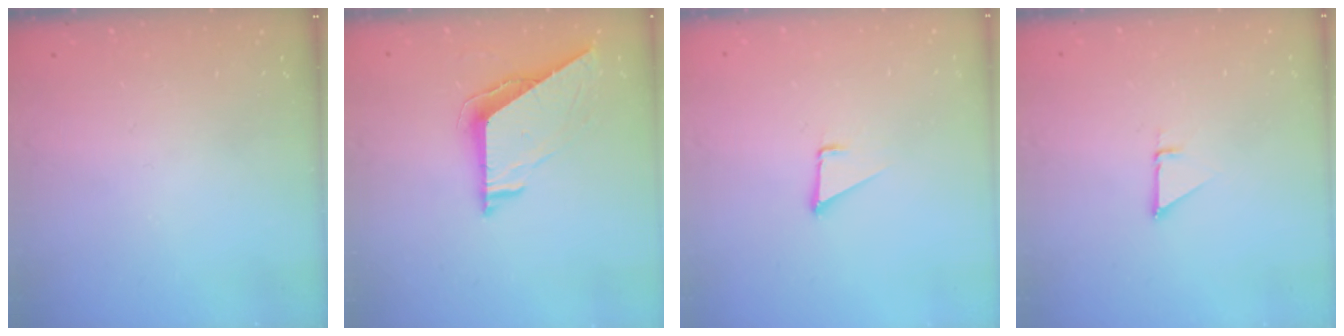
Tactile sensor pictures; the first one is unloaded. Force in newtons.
{"total": 7.6, "press": 7.6, "slide": 0.7}
{"total": 1.7, "press": 1.7, "slide": 0.1}
{"total": 1.4, "press": 1.4, "slide": 0.0}